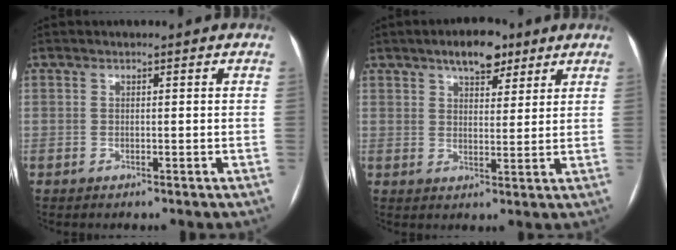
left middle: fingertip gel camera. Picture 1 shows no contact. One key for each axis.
{"total": 6.6, "fx": 4.5, "fy": 2.9, "fz": 4.0, "tx": -0.054, "ty": 0.010, "tz": 0.068}